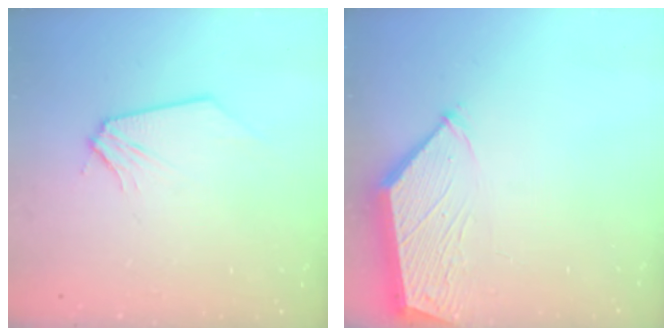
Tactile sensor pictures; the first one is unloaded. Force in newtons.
{"total": 3.3, "press": 3.2, "slide": 0.5}